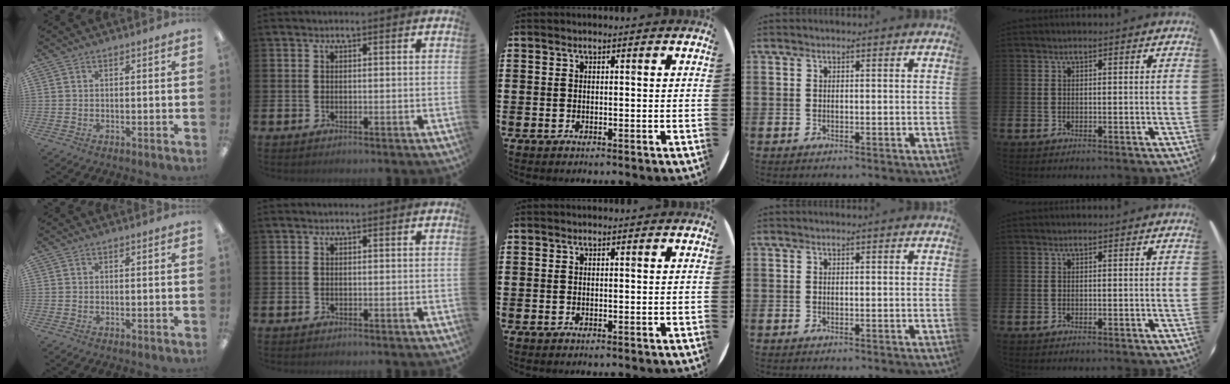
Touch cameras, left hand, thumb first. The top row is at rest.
{}